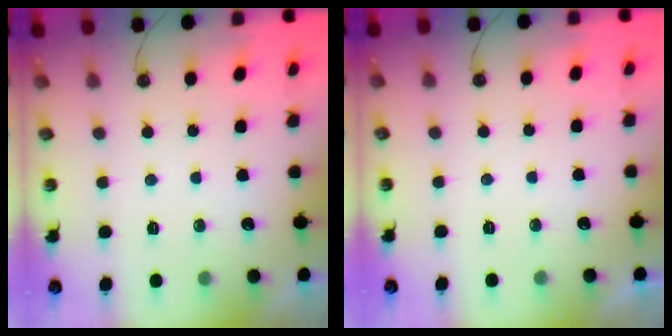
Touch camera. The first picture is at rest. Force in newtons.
{"total": 0.0}